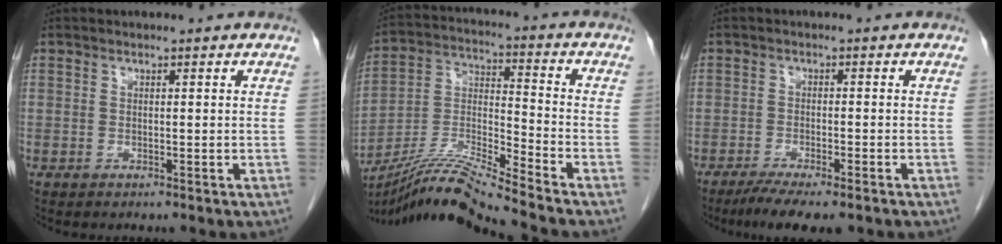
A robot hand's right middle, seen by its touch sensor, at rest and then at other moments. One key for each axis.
{"total": 12.7, "fx": -11.5, "fy": -2.4, "fz": 4.9, "tx": -0.090, "ty": -0.003, "tz": -0.215}
{"total": 7.6, "fx": -5.8, "fy": 1.0, "fz": 4.8, "tx": -0.077, "ty": -0.018, "tz": -0.088}